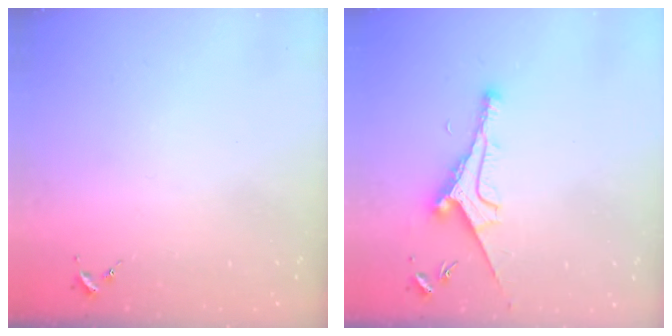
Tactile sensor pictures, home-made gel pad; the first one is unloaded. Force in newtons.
{"total": 9.4, "press": 9.4, "slide": 0.9}